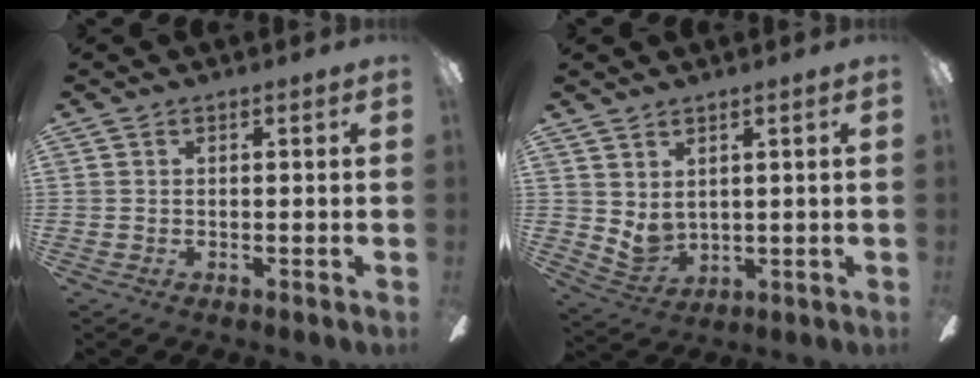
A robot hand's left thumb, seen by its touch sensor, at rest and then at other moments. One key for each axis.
{"total": 4.4, "fx": 2.7, "fy": 2.9, "fz": 2.0, "tx": -0.046, "ty": -0.020, "tz": 0.054}